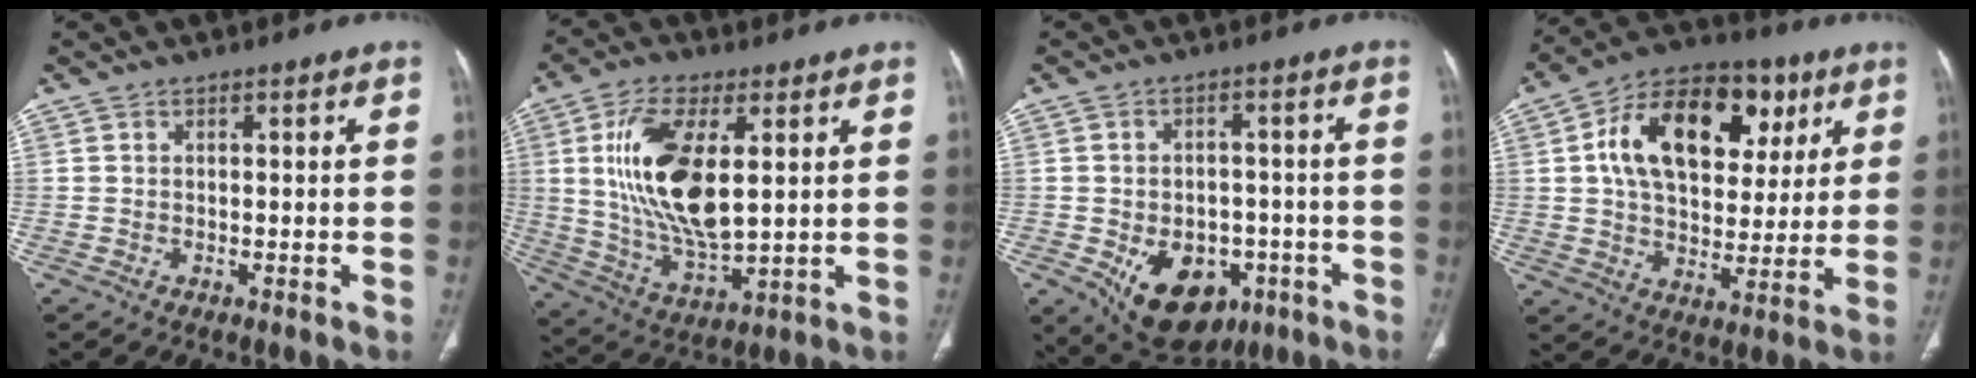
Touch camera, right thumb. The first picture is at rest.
{"total": 17.6, "force": [3.6, 7.7, 15.4], "torque": [-0.293, -0.021, 0.073]}
{"total": 14.2, "force": [-5.8, 9.7, 8.6], "torque": [-0.100, 0.018, -0.068]}
{"total": 21.6, "force": [6.9, 13.7, 15.2], "torque": [-0.213, 0.006, 0.105]}